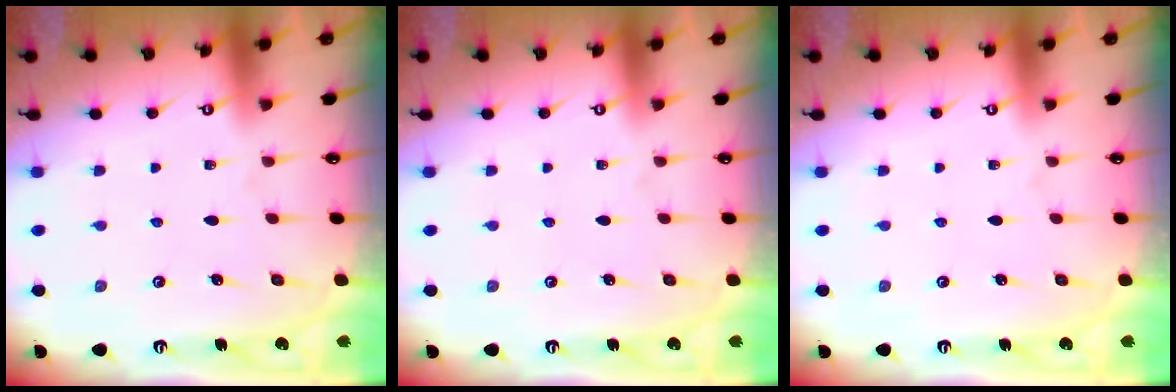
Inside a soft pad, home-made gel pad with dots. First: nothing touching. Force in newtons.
{"total": 0.0}
{"total": 0.0}